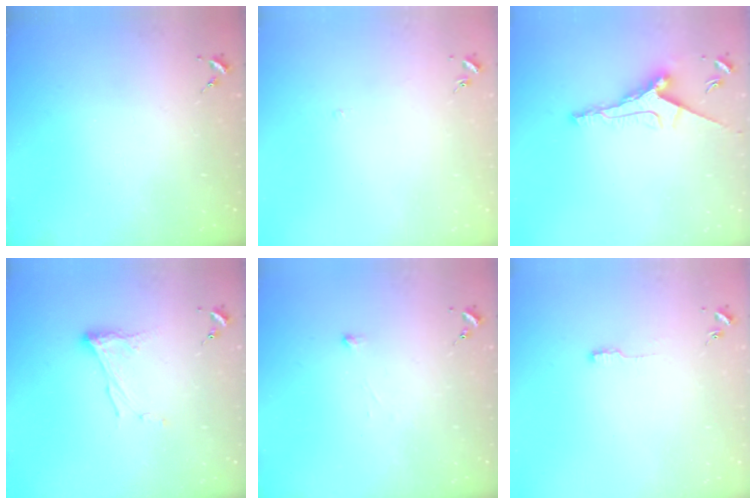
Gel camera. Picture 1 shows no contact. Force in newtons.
{"total": 2.4, "press": 2.4, "slide": 0.3}
{"total": 10.5, "press": 10.5, "slide": 0.3}
{"total": 8.2, "press": 8.1, "slide": 0.4}
{"total": 2.5, "press": 2.5, "slide": 0.5}
{"total": 4.8, "press": 4.7, "slide": 0.7}